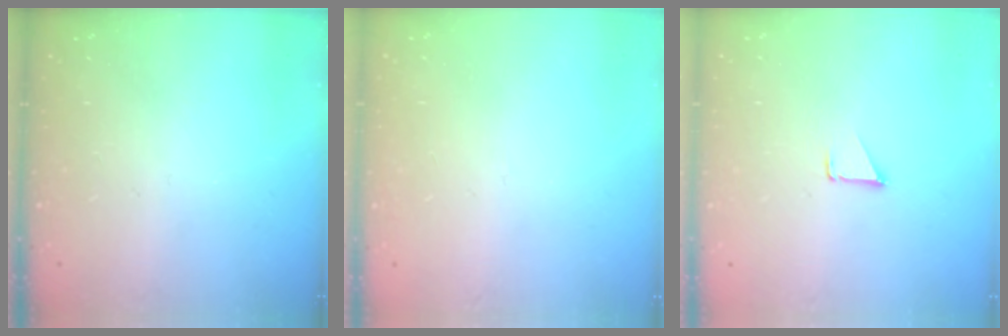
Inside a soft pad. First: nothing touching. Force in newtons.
{"total": 2.7, "press": 2.7, "slide": 0.3}
{"total": 0.7, "press": 0.7, "slide": 0.1}